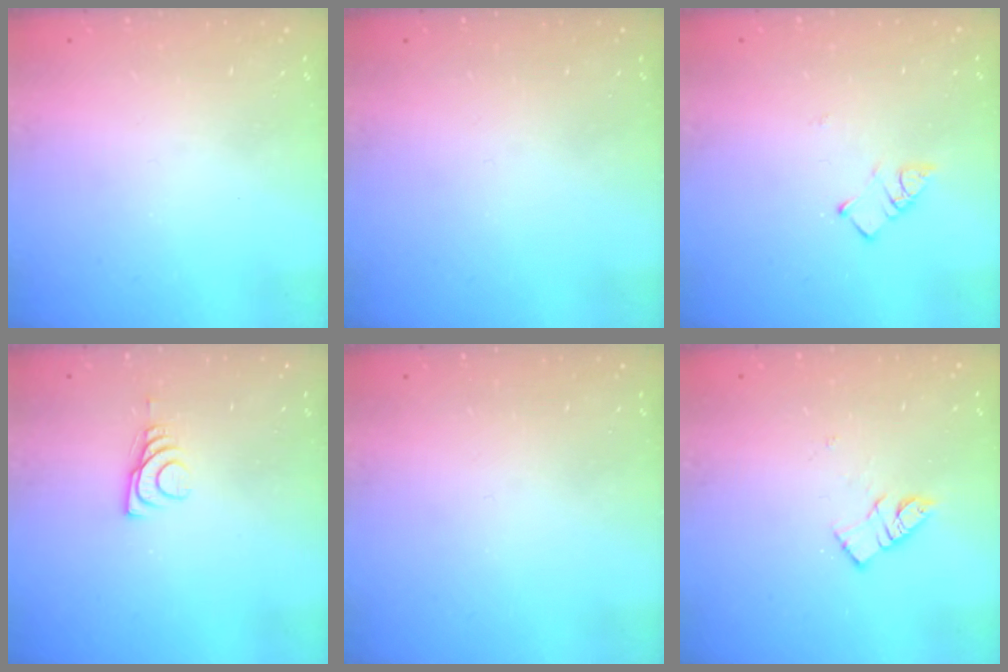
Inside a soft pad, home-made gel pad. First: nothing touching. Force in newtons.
{"total": 0.0}
{"total": 3.7, "press": 3.7, "slide": 0.2}
{"total": 6.6, "press": 6.6, "slide": 0.9}
{"total": 0.0}
{"total": 9.1, "press": 9.1, "slide": 0.4}